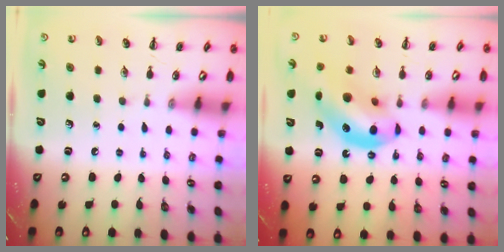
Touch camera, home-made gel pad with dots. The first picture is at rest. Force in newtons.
{"total": 13.7, "press": 13.3, "slide": 3.3}